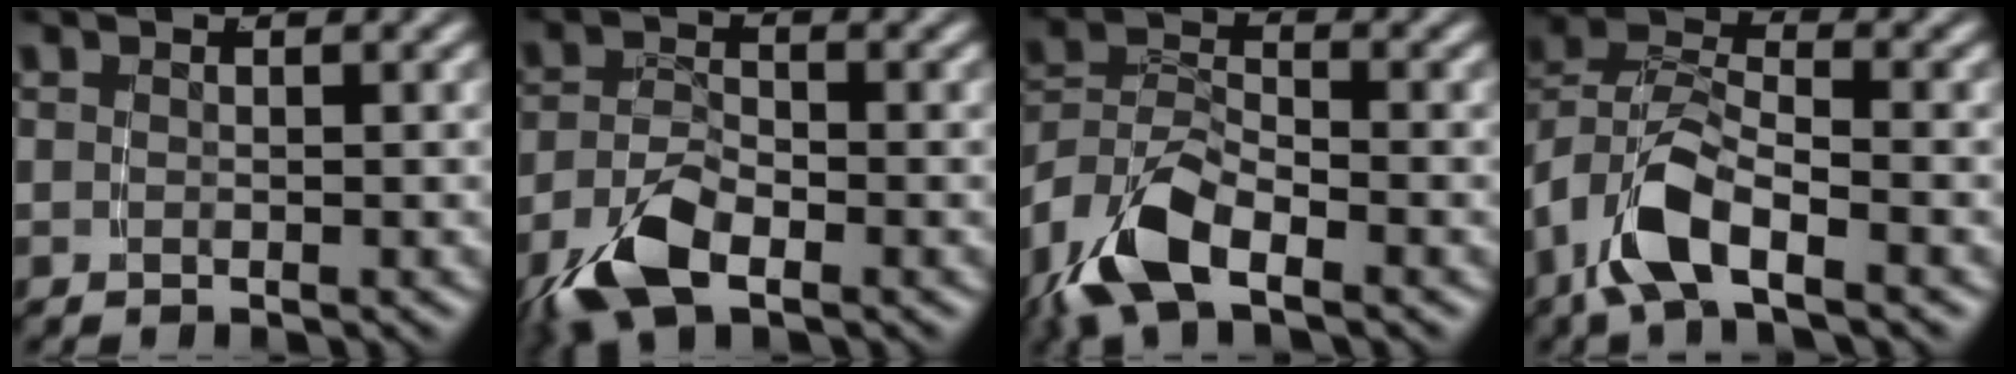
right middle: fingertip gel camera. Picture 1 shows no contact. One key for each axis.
{"total": 5.2, "fx": -2.8, "fy": 2.4, "fz": 3.6, "tx": -0.068, "ty": -0.010, "tz": -0.046}
{"total": 7.2, "fx": -3.4, "fy": 4.6, "fz": 4.3, "tx": -0.100, "ty": -0.025, "tz": -0.059}
{"total": 5.2, "fx": -1.7, "fy": 3.1, "fz": 3.9, "tx": -0.093, "ty": -0.016, "tz": -0.030}